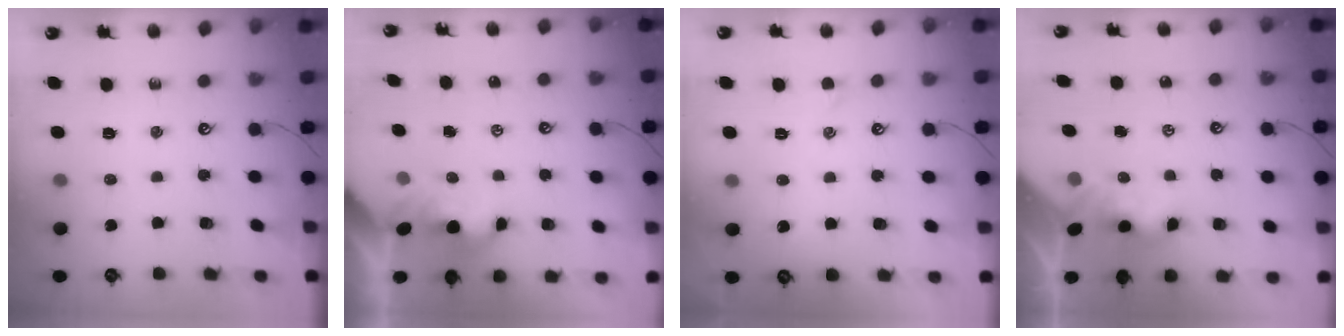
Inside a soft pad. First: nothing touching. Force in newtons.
{"total": 1.9, "press": 1.9, "slide": 0.1}
{"total": 0.7, "press": 0.5, "slide": 0.5}
{"total": 3.3, "press": 3.3, "slide": 0.4}